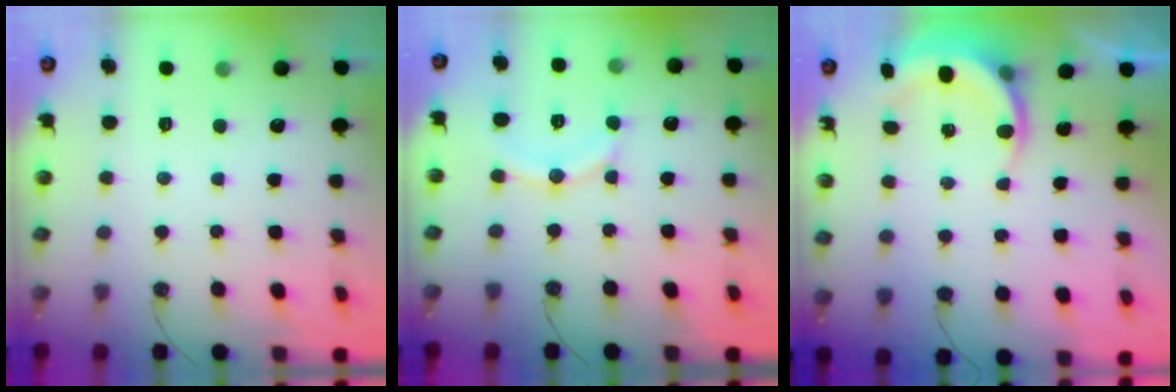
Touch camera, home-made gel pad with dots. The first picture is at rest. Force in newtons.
{"total": 11.1, "press": 11.1, "slide": 1.0}
{"total": 5.7, "press": 5.6, "slide": 0.9}